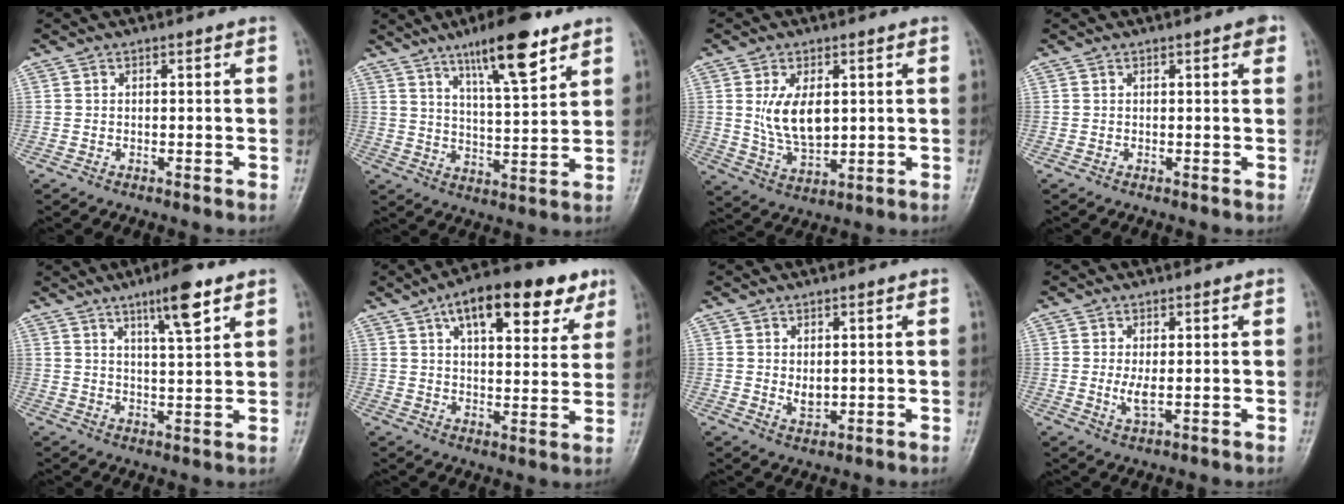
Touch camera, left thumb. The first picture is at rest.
{"total": 12.9, "force": [8.1, 2.9, 9.6], "torque": [-0.143, -0.042, 0.134]}
{"total": 9.0, "force": [1.7, 4.9, 7.3], "torque": [-0.121, -0.018, 0.045]}
{"total": 1.8, "force": [0.9, 0.5, 1.5], "torque": [-0.018, 0.000, 0.008]}
{"total": 8.2, "force": [5.0, 1.3, 6.3], "torque": [-0.100, -0.028, 0.084]}
{"total": 17.4, "force": [9.3, 7.5, 12.7], "torque": [-0.152, -0.014, 0.137]}
{"total": 2.8, "force": [0.5, 1.7, 2.2], "torque": [-0.030, -0.011, 0.015]}
{"total": 2.8, "force": [0.1, 1.0, 2.7], "torque": [-0.058, -0.009, 0.008]}